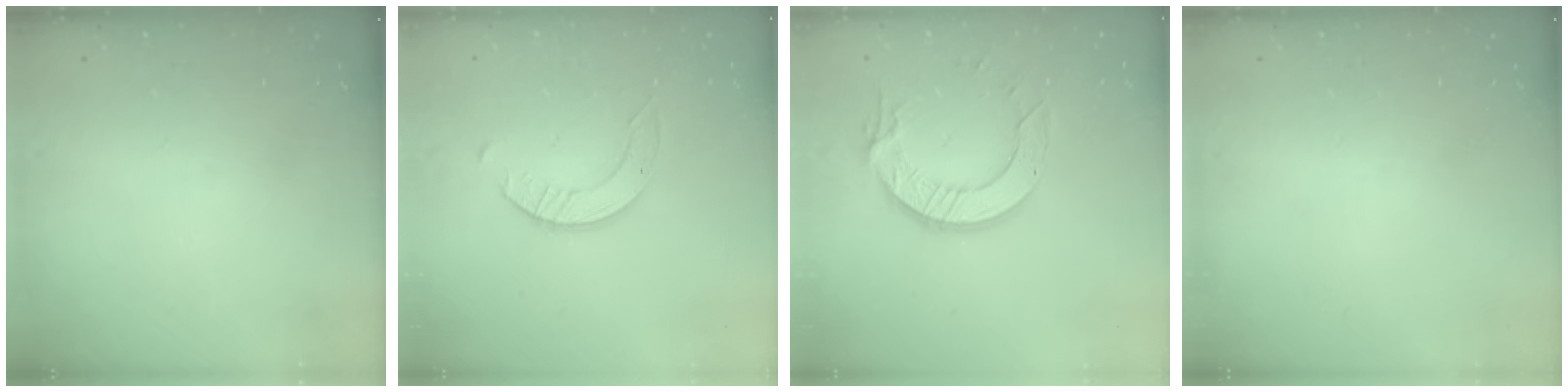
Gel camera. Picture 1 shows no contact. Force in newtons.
{"total": 3.5, "press": 3.5, "slide": 0.3}
{"total": 12.7, "press": 12.6, "slide": 1.2}
{"total": 0.0}